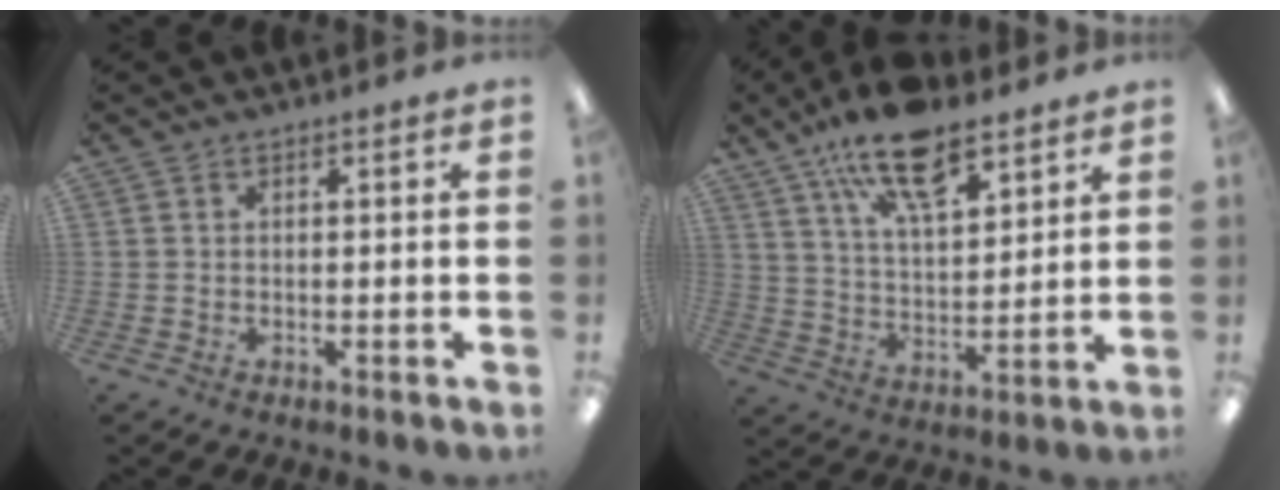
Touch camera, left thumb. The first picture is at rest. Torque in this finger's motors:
{"motor_torque": [0.28, 0.60, 1.59, -1.18, 0.39]}